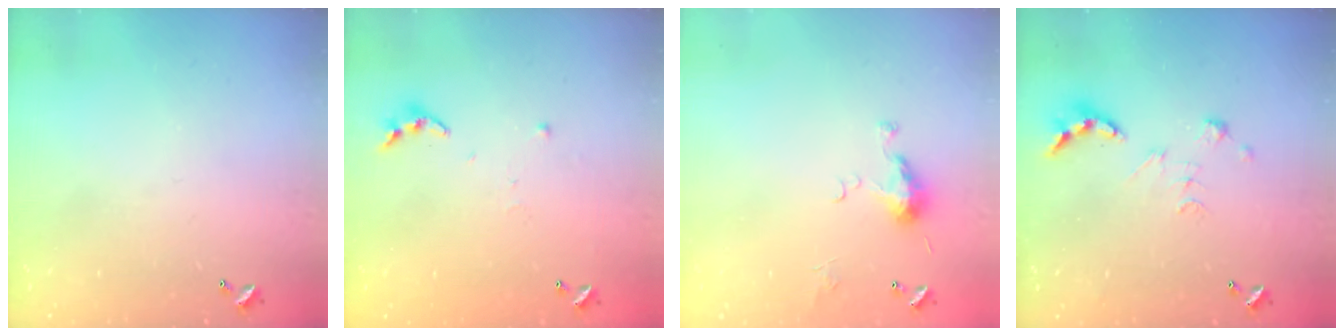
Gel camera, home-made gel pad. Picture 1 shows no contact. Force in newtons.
{"total": 3.8, "press": 3.8, "slide": 0.3}
{"total": 5.0, "press": 5.0, "slide": 0.7}
{"total": 4.7, "press": 4.7, "slide": 0.4}